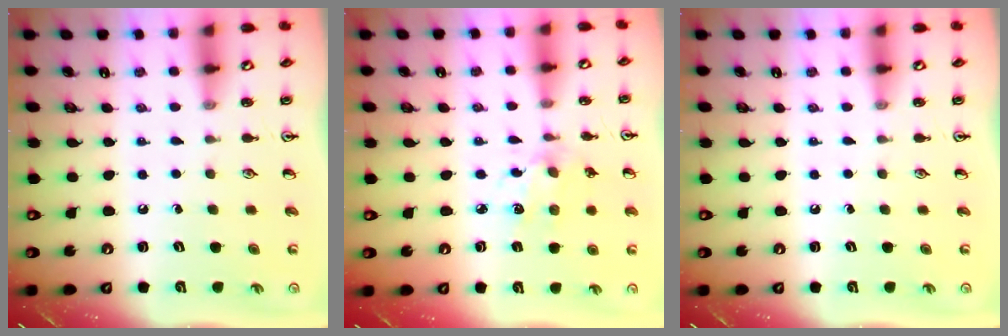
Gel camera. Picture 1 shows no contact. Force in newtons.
{"total": 6.1, "press": 6.1, "slide": 0.3}
{"total": 0.0}